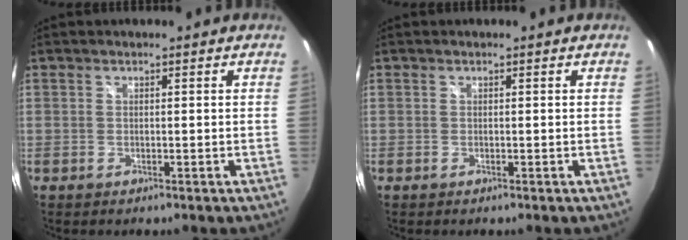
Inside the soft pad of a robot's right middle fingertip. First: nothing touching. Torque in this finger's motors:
{"motor_torque": [0.20, -0.21, 0.00, 0.00]}